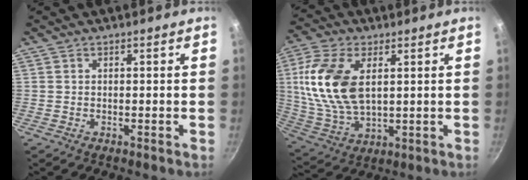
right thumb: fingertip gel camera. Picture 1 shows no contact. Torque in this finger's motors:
{"motor_torque": [0.22, 0.62, 1.51, 0.01, 0.22]}